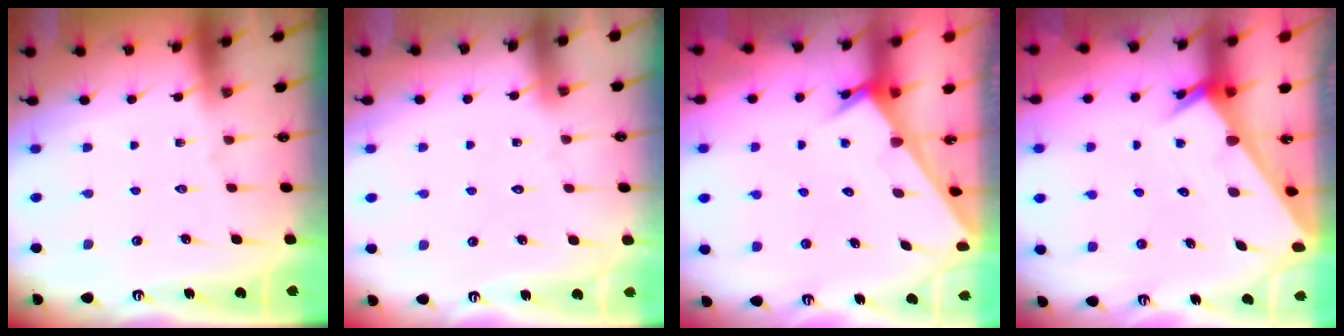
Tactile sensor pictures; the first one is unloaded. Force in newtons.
{"total": 1.9, "press": 1.9, "slide": 0.1}
{"total": 2.4, "press": 2.4, "slide": 0.1}
{"total": 2.0, "press": 2.0, "slide": 0.1}